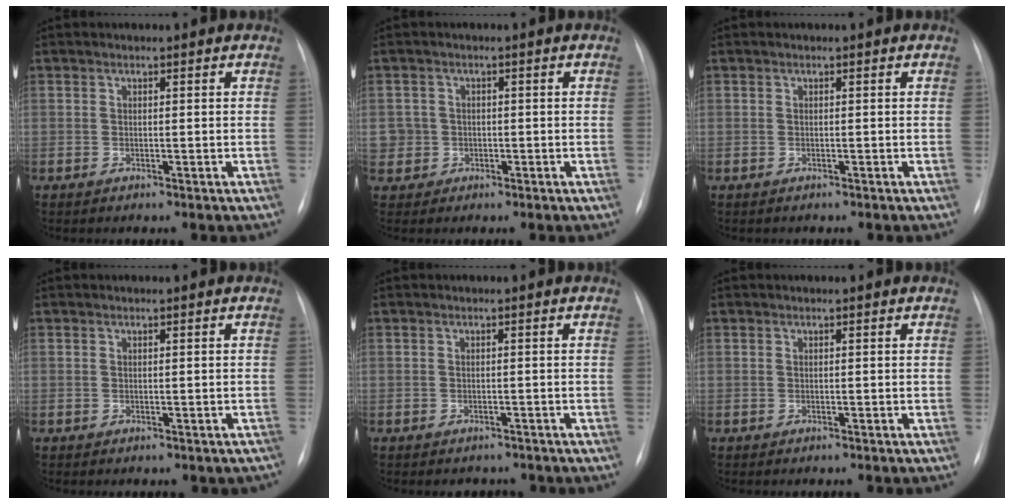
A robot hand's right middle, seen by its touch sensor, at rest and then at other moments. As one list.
[{"total": 3.2, "force": [-0.3, 3.2, -0.2], "torque": [0.014, 0.009, -0.004]}, {"total": 0.0}, {"total": 0.7, "force": [-0.2, 0.7, 0.2], "torque": [-0.001, 0.007, 0.002]}, {"total": 2.1, "force": [-1.7, 1.2, 0.1], "torque": [-0.002, 0.006, -0.023]}, {"total": 0.0}]